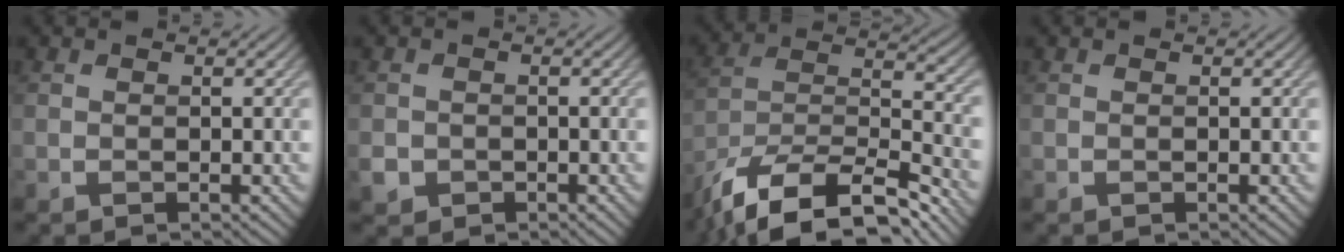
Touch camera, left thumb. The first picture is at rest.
{"total": 2.2, "force": [-1.0, 1.8, 0.6], "torque": [-0.015, -0.009, -0.022]}
{"total": 16.8, "force": [-13.4, 5.3, 8.6], "torque": [-0.179, -0.029, -0.211]}
{"total": 0.0}